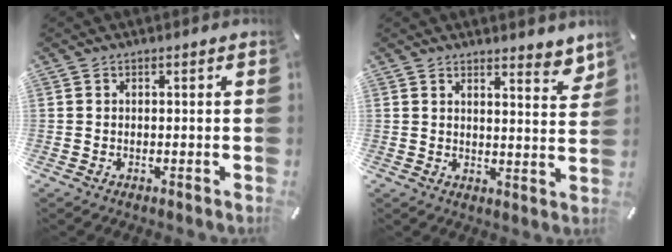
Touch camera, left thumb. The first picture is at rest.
{"total": 5.0, "force": [4.3, 1.2, 2.2], "torque": [-0.023, -0.037, 0.072]}